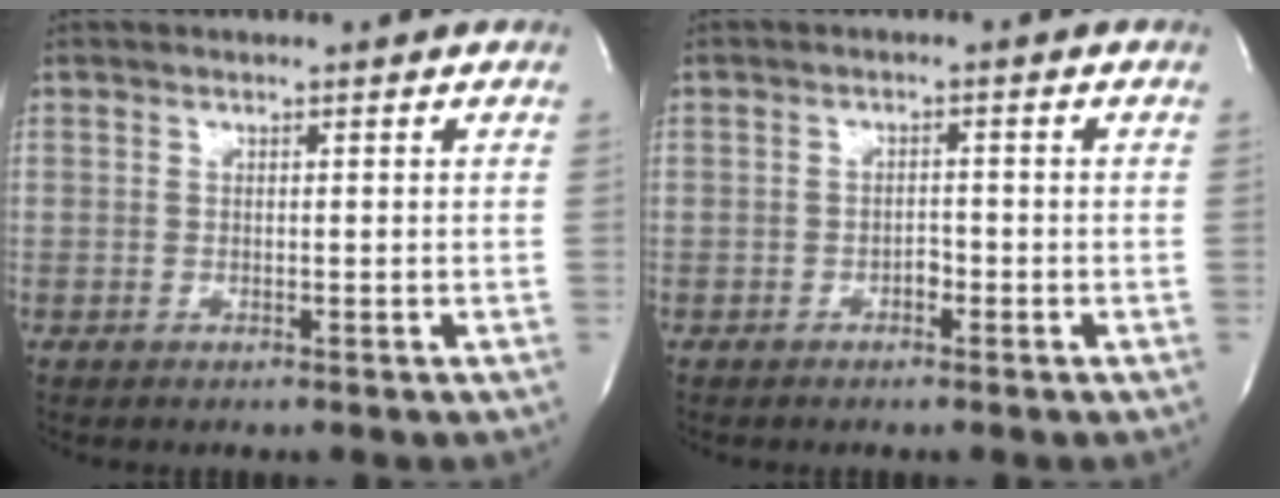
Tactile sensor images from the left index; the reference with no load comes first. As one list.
[{"total": 1.4, "force": [-0.9, 0.7, 0.8], "torque": [-0.012, 0.005, -0.015]}]